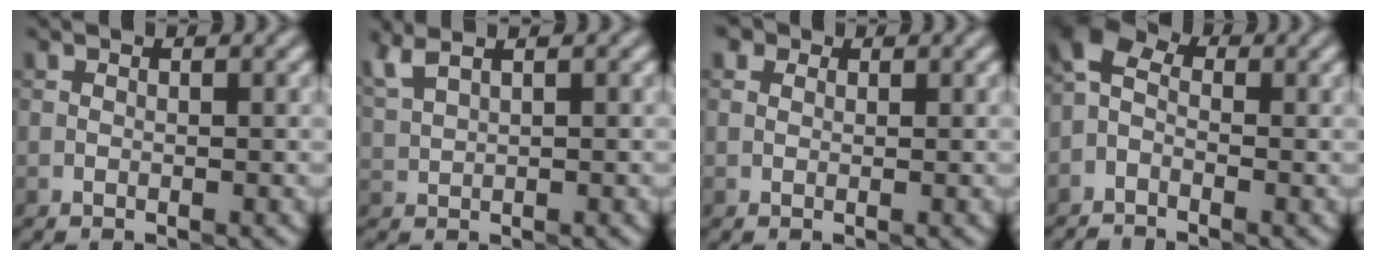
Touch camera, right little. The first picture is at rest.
{"total": 2.1, "force": [1.7, 0.5, 1.2], "torque": [-0.023, 0.009, 0.043]}
{"total": 2.2, "force": [1.3, 1.5, 1.1], "torque": [-0.004, 0.014, -0.014]}
{"total": 3.4, "force": [-1.5, 2.1, 2.3], "torque": [-0.051, 0.008, -0.045]}